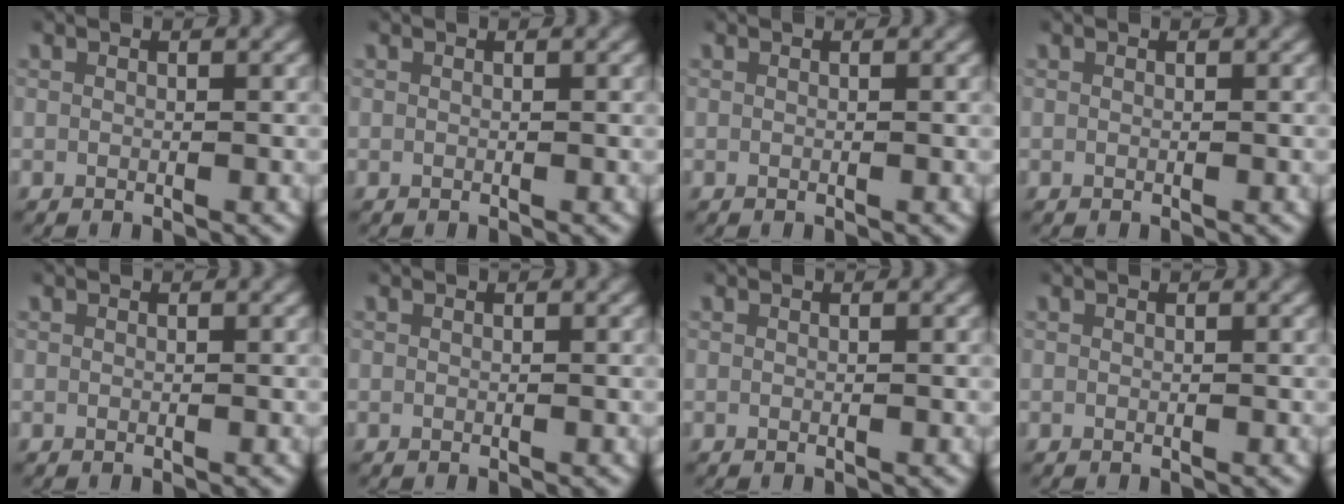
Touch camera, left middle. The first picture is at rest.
{"total": 0.0}
{"total": 0.0}
{"total": 0.0}
{"total": 0.0}
{"total": 0.0}
{"total": 0.0}
{"total": 0.0}